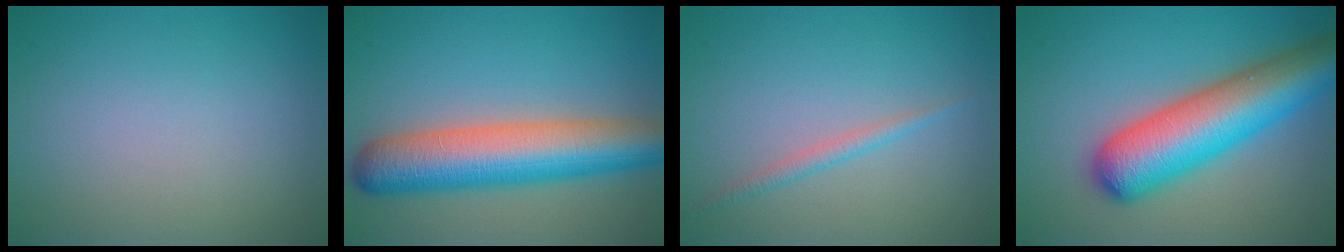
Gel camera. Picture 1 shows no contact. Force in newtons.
{"total": 9.5, "press": 9.5, "slide": 0.2}
{"total": 1.4, "press": 1.4, "slide": 0.0}
{"total": 10.1, "press": 10.1, "slide": 0.4}